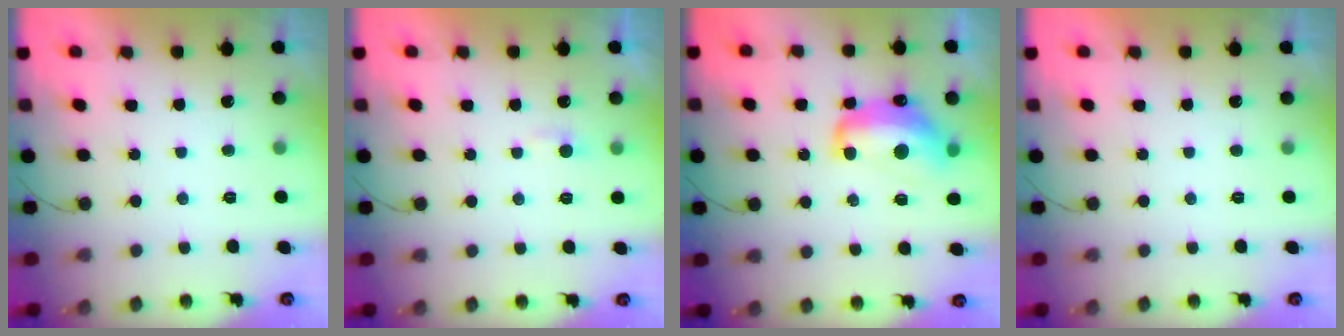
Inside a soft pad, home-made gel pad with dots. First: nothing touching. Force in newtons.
{"total": 2.7, "press": 2.7, "slide": 0.3}
{"total": 13.5, "press": 13.5, "slide": 0.8}
{"total": 0.0}